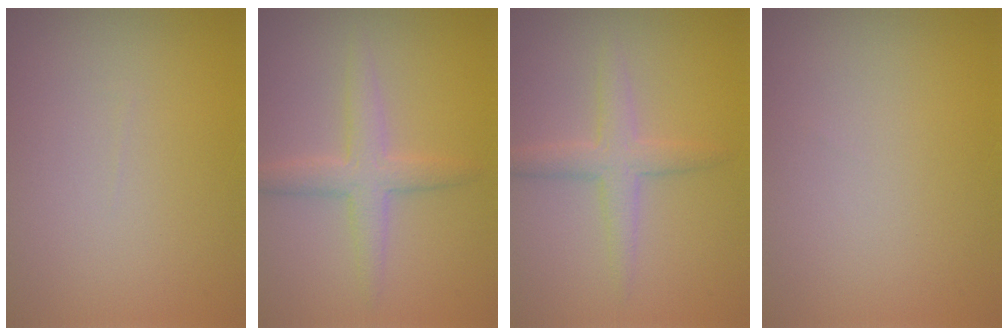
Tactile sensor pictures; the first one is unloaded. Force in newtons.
{"total": 3.0, "press": 3.0, "slide": 0.1}
{"total": 2.7, "press": 2.7, "slide": 0.0}
{"total": 0.0}